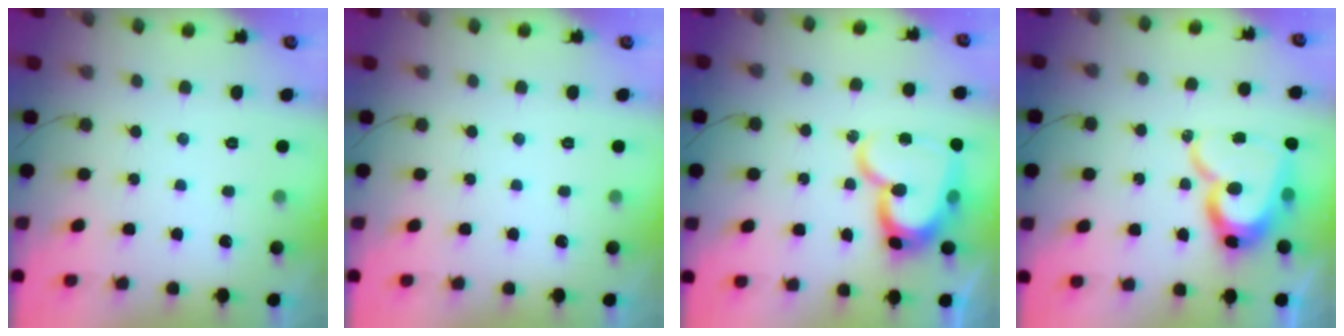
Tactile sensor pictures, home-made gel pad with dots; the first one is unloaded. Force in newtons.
{"total": 0.0}
{"total": 18.1, "press": 18.1, "slide": 1.3}
{"total": 16.1, "press": 16.1, "slide": 1.6}